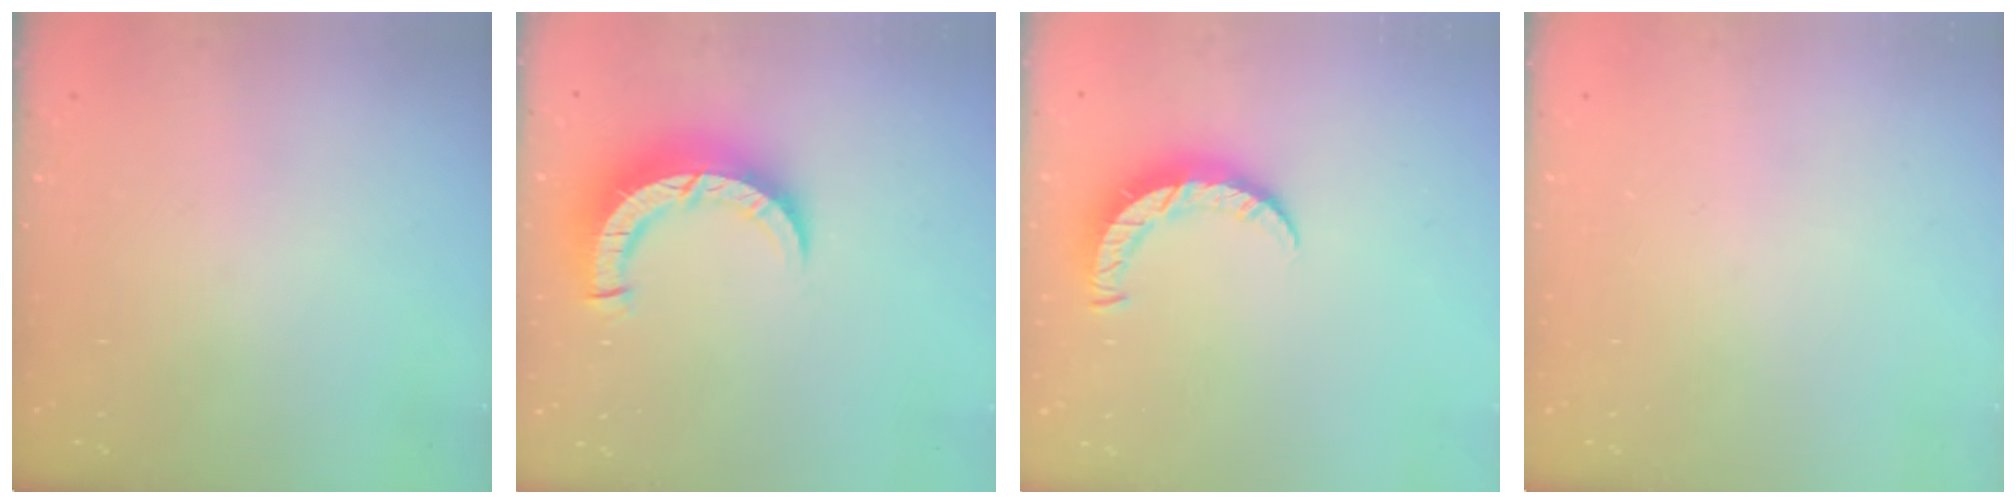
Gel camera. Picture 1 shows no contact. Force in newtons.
{"total": 9.4, "press": 9.3, "slide": 1.0}
{"total": 7.5, "press": 7.4, "slide": 0.4}
{"total": 0.0}